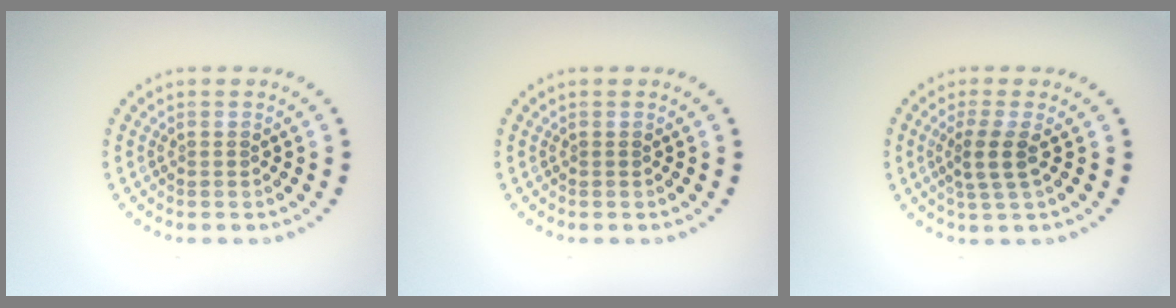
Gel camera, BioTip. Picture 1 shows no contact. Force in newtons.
{"total": 0.0}
{"total": 2.5, "press": 2.0, "slide": 1.4}